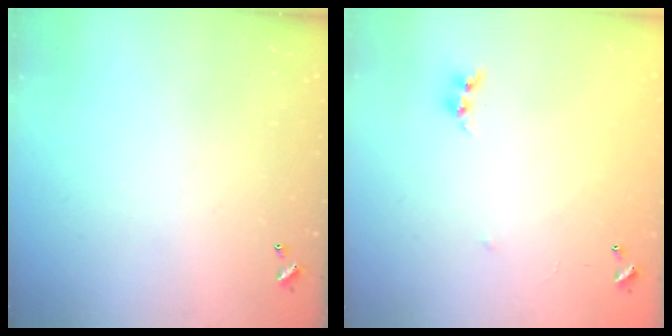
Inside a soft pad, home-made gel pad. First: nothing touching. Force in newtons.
{"total": 5.2, "press": 5.2, "slide": 0.6}